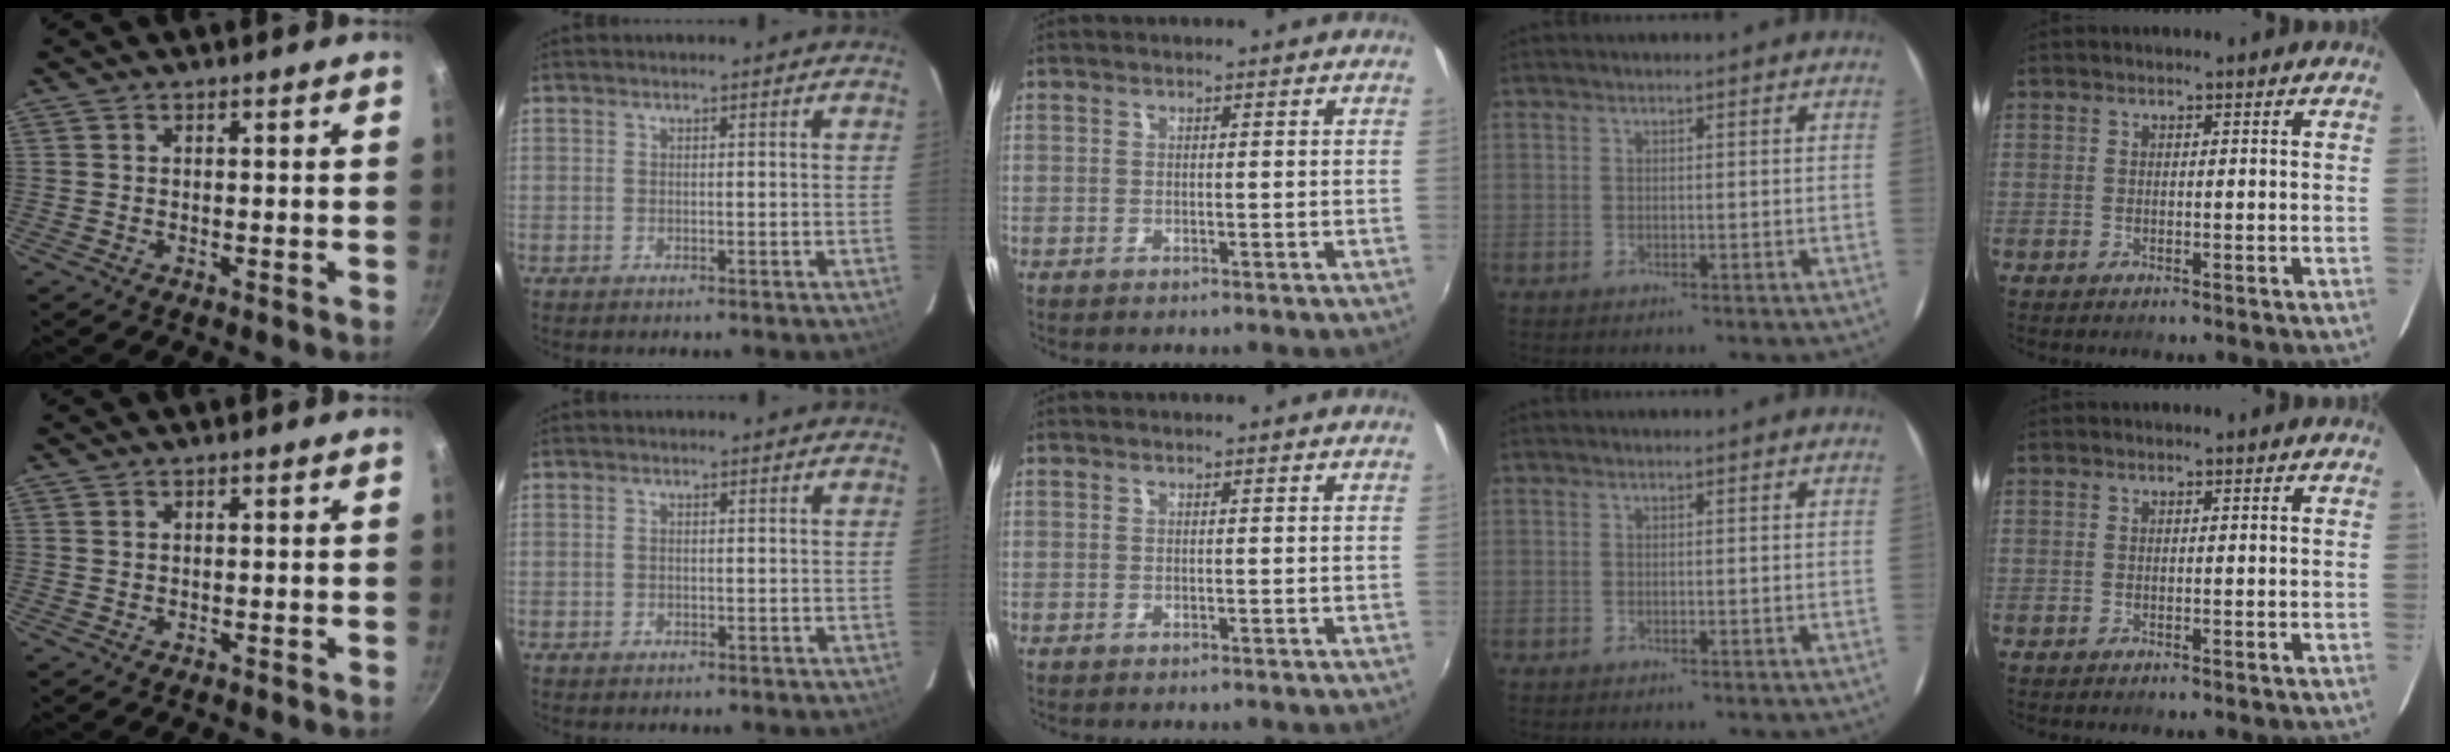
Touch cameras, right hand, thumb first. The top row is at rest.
{"index": {"total": 0.6, "force": [-0.1, 0.5, 0.3], "torque": [-0.004, 0.001, -0.001]}}